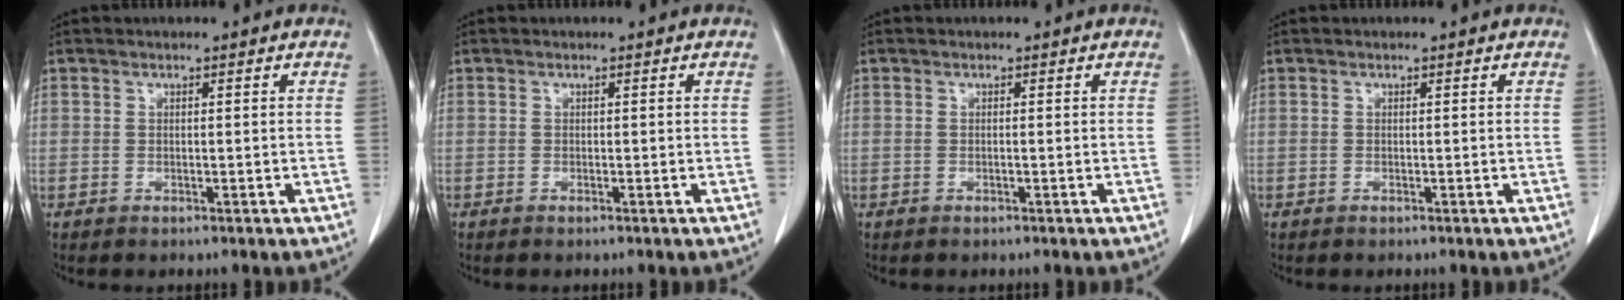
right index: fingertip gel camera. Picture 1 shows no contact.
{"total": 0.0}
{"total": 0.0}
{"total": 0.0}